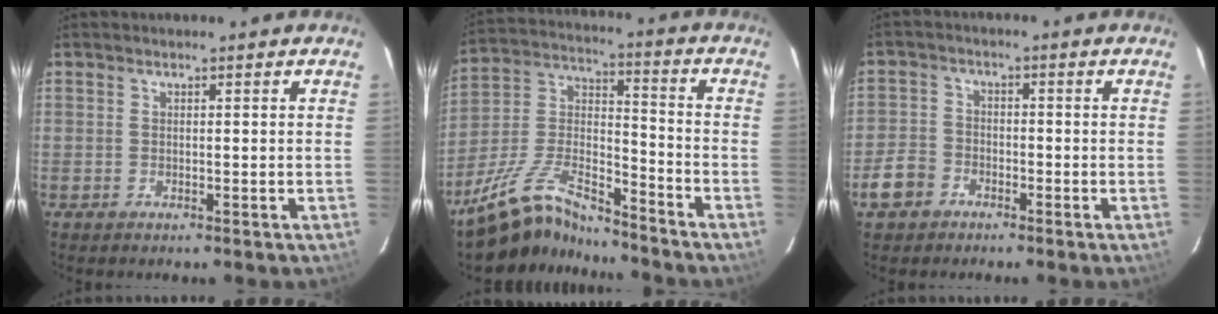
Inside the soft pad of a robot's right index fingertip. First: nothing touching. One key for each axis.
{"total": 15.7, "fx": -13.2, "fy": 4.8, "fz": 7.0, "tx": -0.156, "ty": 0.023, "tz": -0.243}
{"total": 5.9, "fx": -3.3, "fy": 4.5, "fz": 1.7, "tx": -0.042, "ty": 0.016, "tz": -0.062}